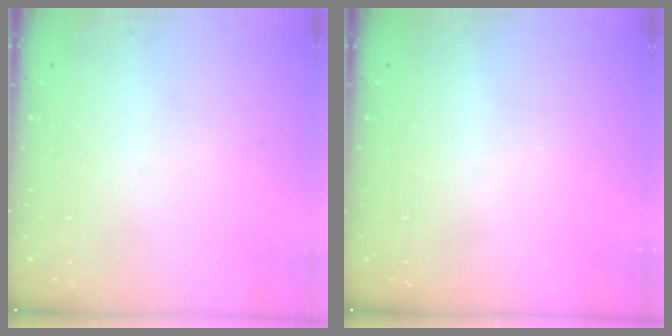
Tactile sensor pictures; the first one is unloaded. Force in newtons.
{"total": 0.0}